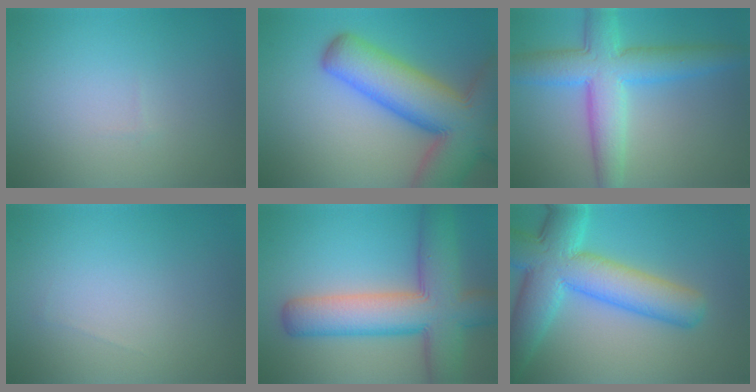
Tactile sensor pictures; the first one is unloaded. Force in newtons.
{"total": 13.4, "press": 13.3, "slide": 0.7}
{"total": 7.5, "press": 7.5, "slide": 0.1}
{"total": 0.0}
{"total": 10.0, "press": 10.0, "slide": 0.5}
{"total": 10.0, "press": 10.0, "slide": 0.8}